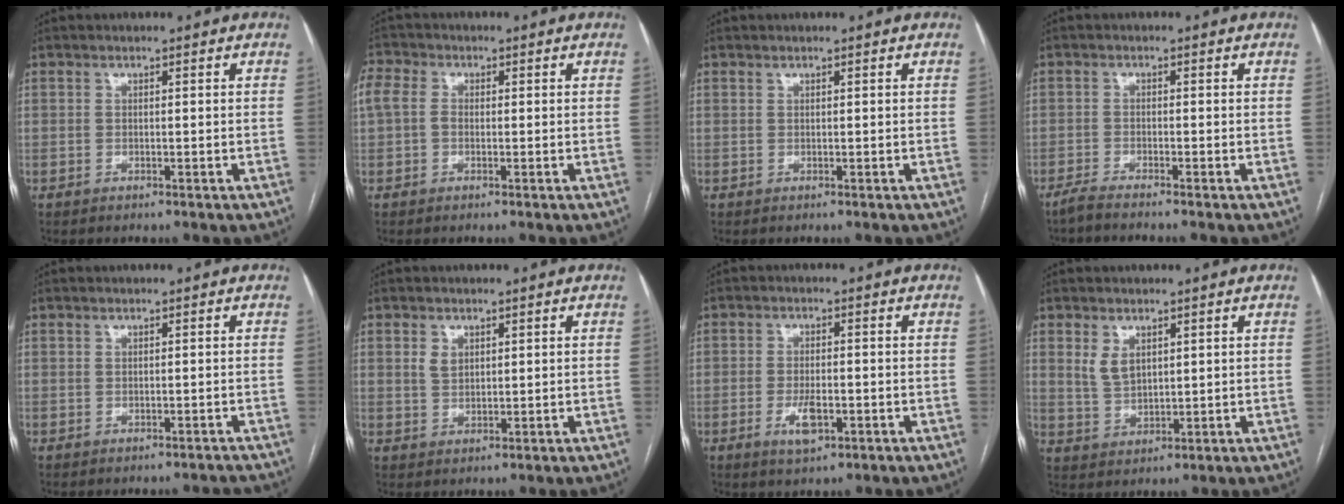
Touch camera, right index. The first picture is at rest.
{"total": 5.6, "force": [0.6, 4.4, 3.5], "torque": [-0.102, 0.030, 0.014]}
{"total": 0.0}
{"total": 2.6, "force": [-2.3, -0.6, 0.9], "torque": [-0.019, -0.003, -0.044]}
{"total": 0.9, "force": [-0.7, 0.5, 0.2], "torque": [-0.001, 0.003, -0.005]}
{"total": 2.5, "force": [1.1, 1.8, 1.3], "torque": [-0.028, 0.002, 0.026]}
{"total": 4.3, "force": [-1.7, 1.5, 3.7], "torque": [-0.075, -0.004, -0.024]}
{"total": 3.9, "force": [1.9, 2.4, 2.5], "torque": [-0.056, 0.001, 0.047]}